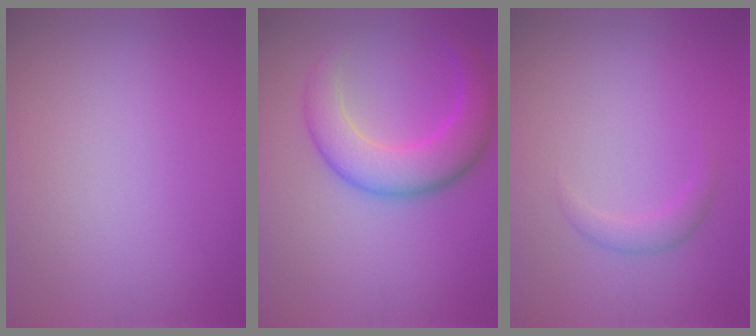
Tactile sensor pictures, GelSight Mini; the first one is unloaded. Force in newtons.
{"total": 5.6, "press": 5.6, "slide": 0.3}
{"total": 1.4, "press": 1.4, "slide": 0.1}